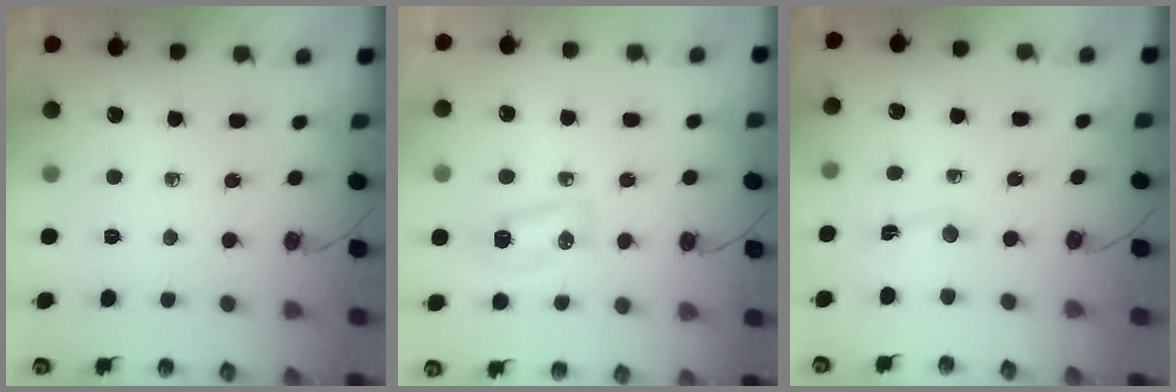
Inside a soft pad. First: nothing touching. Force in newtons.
{"total": 6.9, "press": 6.8, "slide": 1.0}
{"total": 2.2, "press": 2.1, "slide": 0.3}